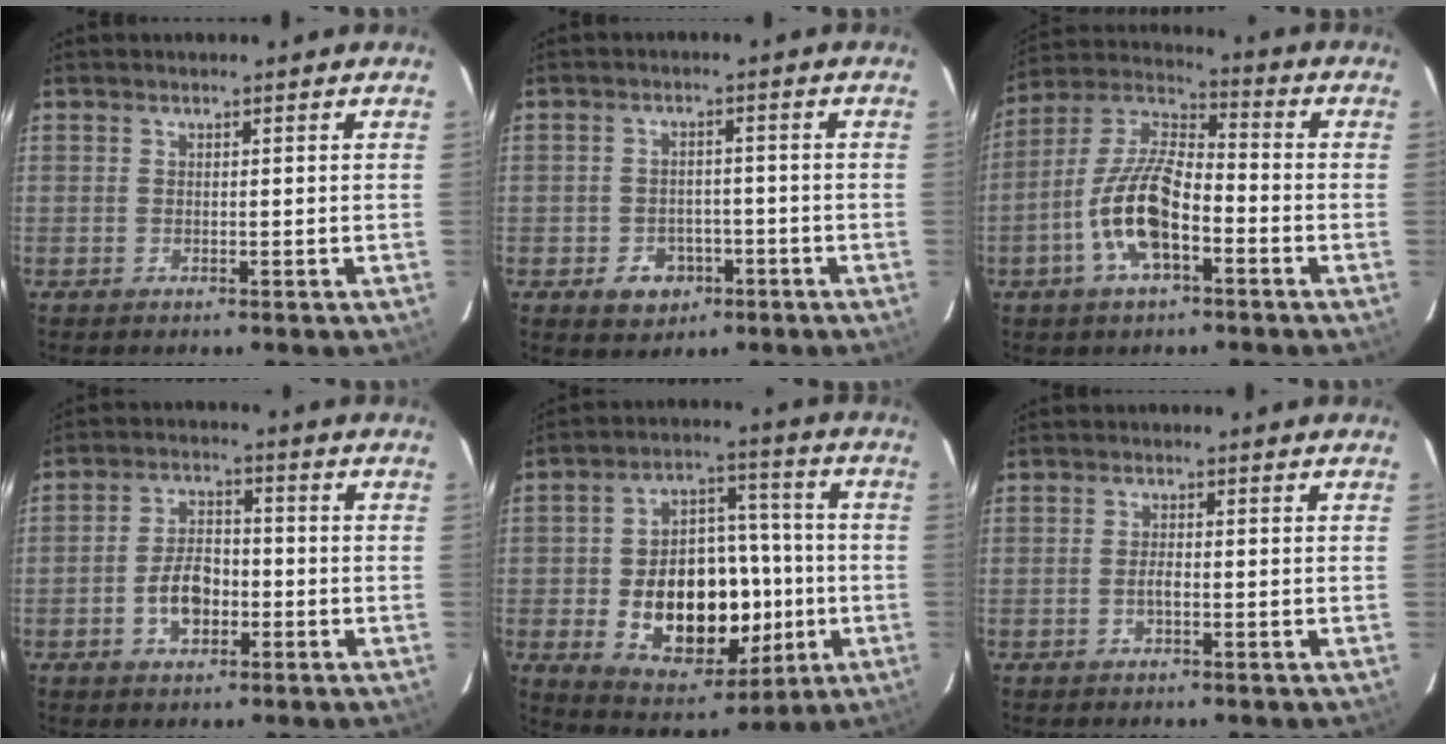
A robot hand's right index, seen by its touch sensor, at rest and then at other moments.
{"total": 5.8, "force": [-2.8, 4.8, 1.9], "torque": [-0.051, 0.013, -0.023]}
{"total": 13.6, "force": [-5.2, 5.3, 11.4], "torque": [-0.239, 0.003, -0.101]}
{"total": 6.9, "force": [-2.4, 4.1, 5.0], "torque": [-0.098, 0.015, -0.036]}
{"total": 19.6, "force": [-3.7, 13.0, 14.2], "torque": [-0.270, 0.023, -0.031]}
{"total": 1.5, "force": [-0.6, 0.5, 1.3], "torque": [-0.027, 0.002, -0.012]}